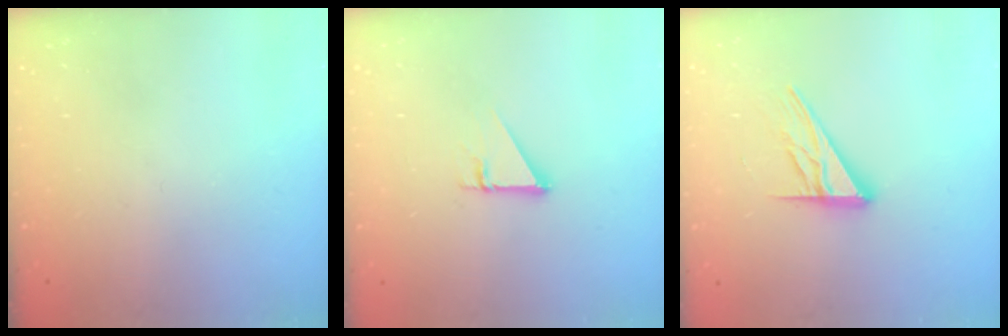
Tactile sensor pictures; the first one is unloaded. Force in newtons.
{"total": 2.7, "press": 2.7, "slide": 0.1}
{"total": 12.6, "press": 12.5, "slide": 1.1}